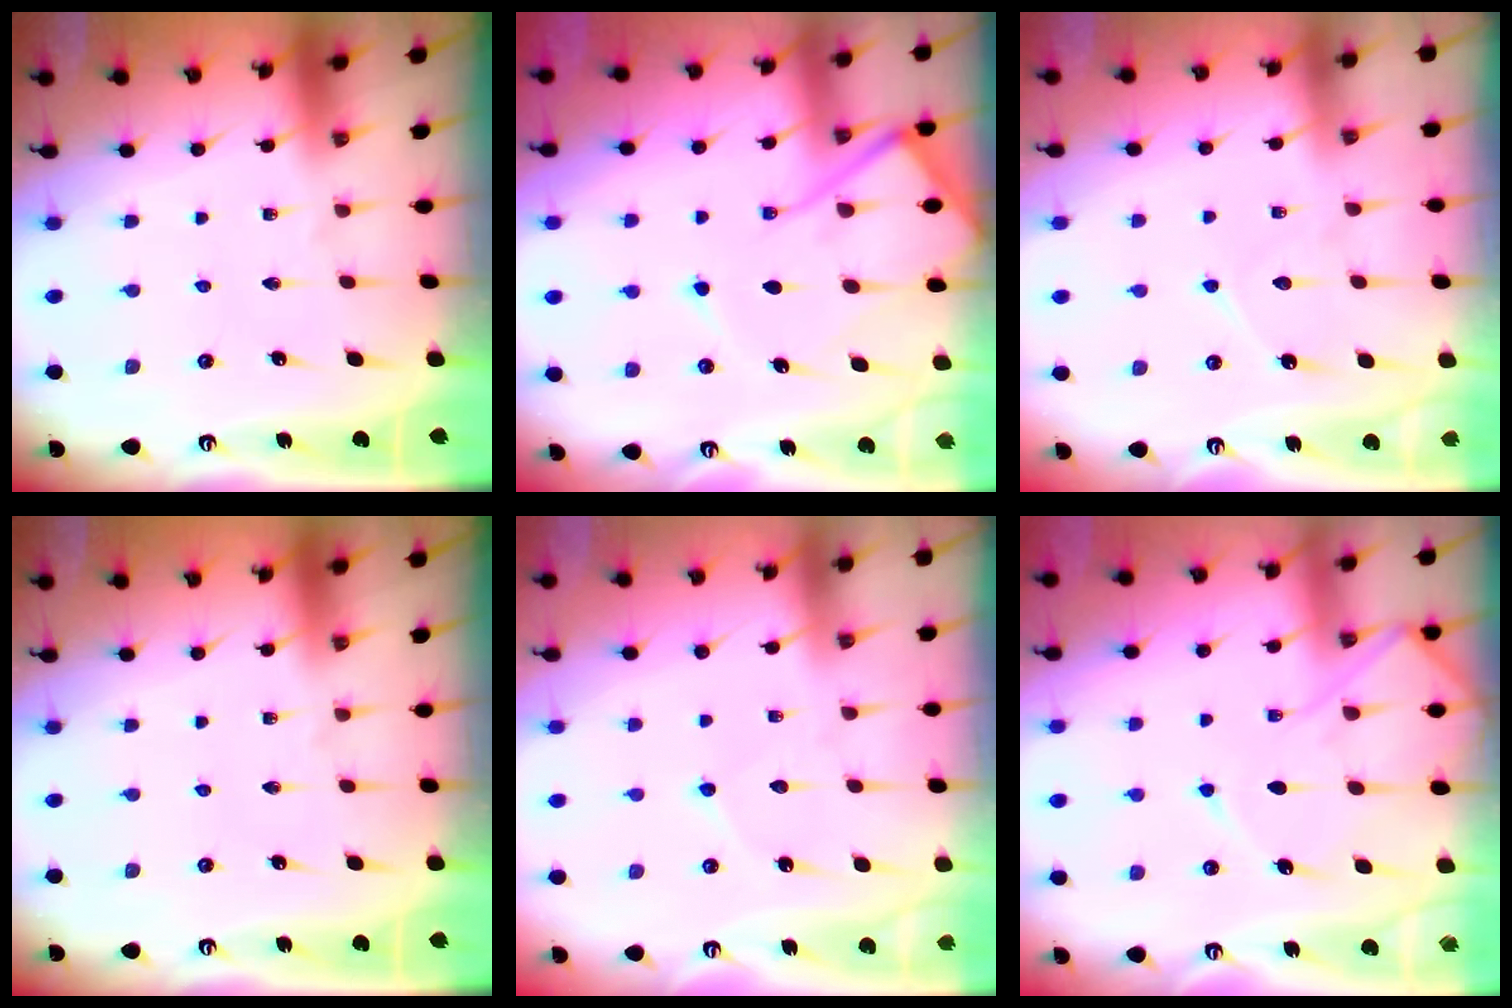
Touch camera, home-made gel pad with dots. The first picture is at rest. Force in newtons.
{"total": 12.4, "press": 12.3, "slide": 1.4}
{"total": 6.1, "press": 6.0, "slide": 0.6}
{"total": 0.0}
{"total": 3.7, "press": 3.7, "slide": 0.3}
{"total": 9.9, "press": 9.9, "slide": 1.0}